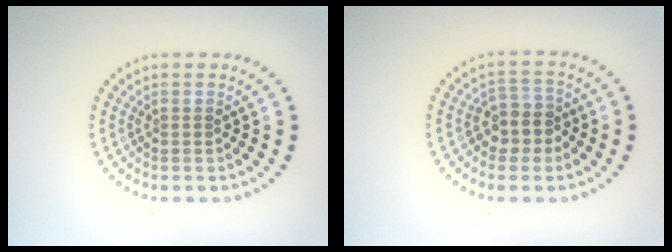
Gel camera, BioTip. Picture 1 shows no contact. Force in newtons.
{"total": 2.9, "press": 2.6, "slide": 1.2}